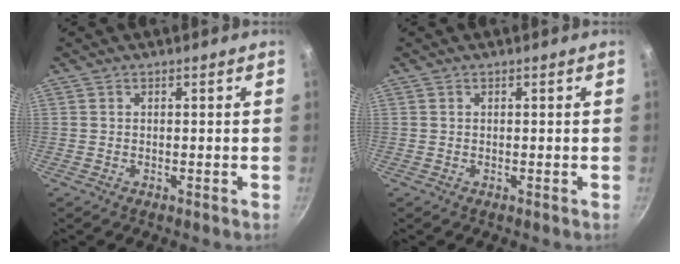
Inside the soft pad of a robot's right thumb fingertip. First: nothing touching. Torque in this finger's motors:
{"motor_torque": [-0.02, 0.04, 0.12, -0.06, 0.02]}